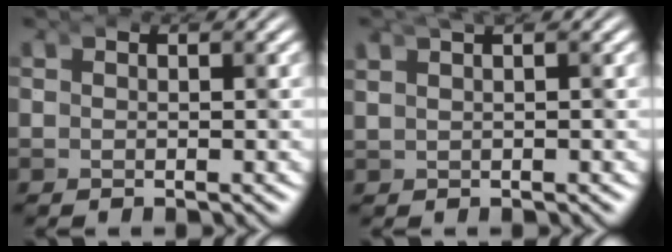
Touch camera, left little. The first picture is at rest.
{"total": 2.6, "force": [0.8, 1.9, 1.7], "torque": [-0.024, 0.010, 0.008]}